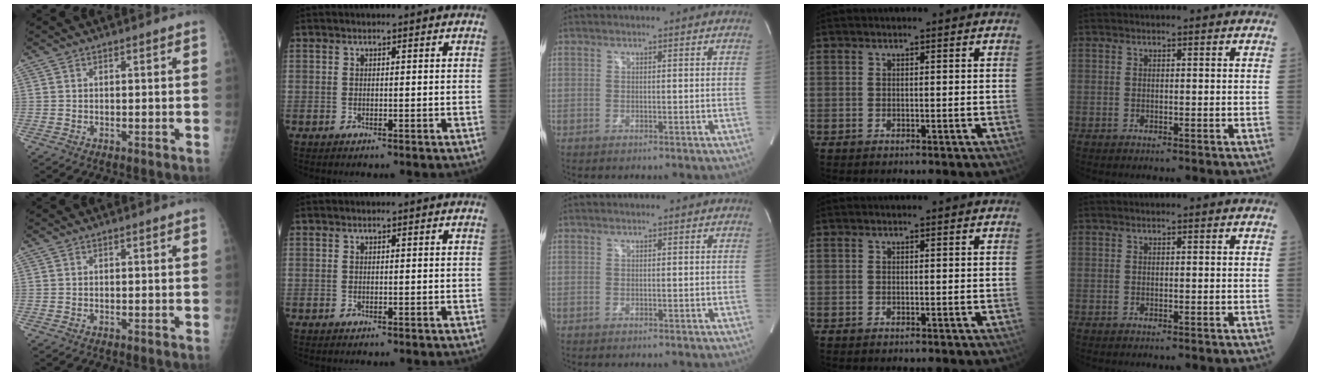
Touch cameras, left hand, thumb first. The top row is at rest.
{}